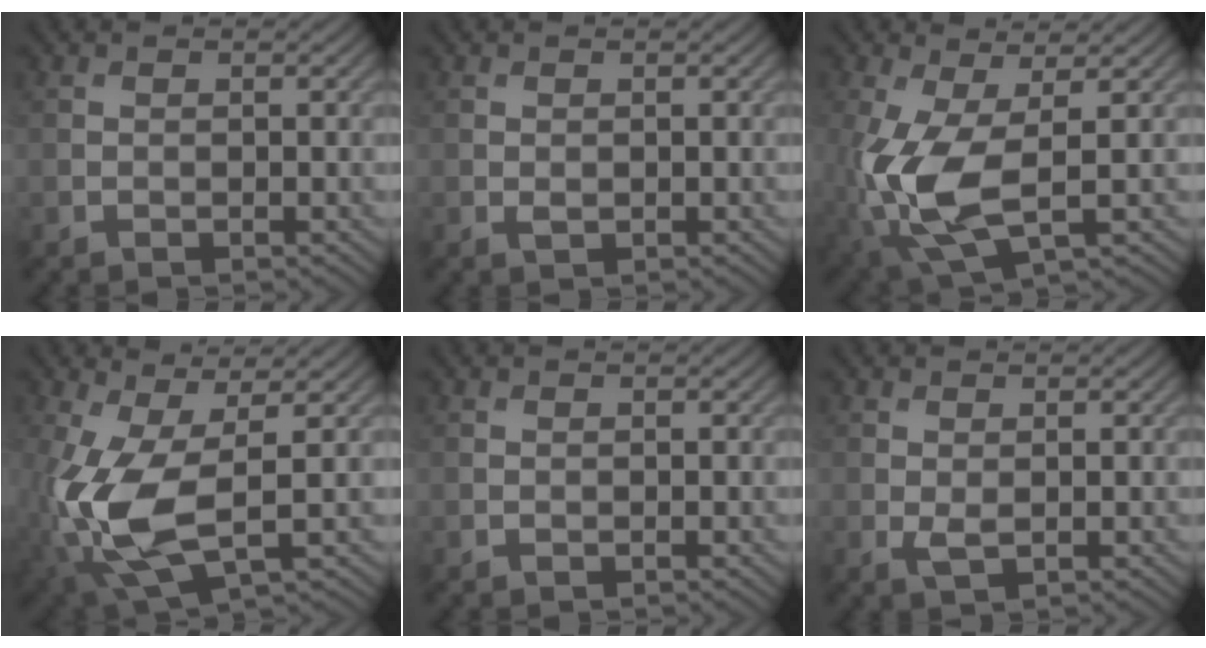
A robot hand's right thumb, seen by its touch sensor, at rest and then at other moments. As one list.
[{"total": 0.7, "force": [-0.1, 0.4, 0.5], "torque": [-0.010, -0.002, 0.000]}, {"total": 9.1, "force": [-1.1, 4.0, 8.1], "torque": [-0.204, -0.010, -0.019]}, {"total": 10.0, "force": [-1.3, 4.6, 8.9], "torque": [-0.224, -0.015, -0.022]}, {"total": 0.0}, {"total": 1.4, "force": [0.0, 0.7, 1.2], "torque": [-0.031, -0.003, 0.002]}]